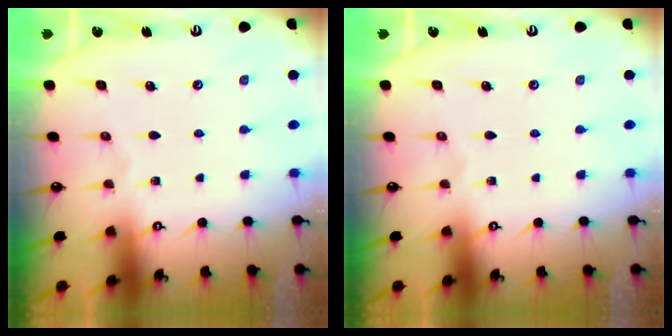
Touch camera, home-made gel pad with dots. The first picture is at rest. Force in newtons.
{"total": 0.0}